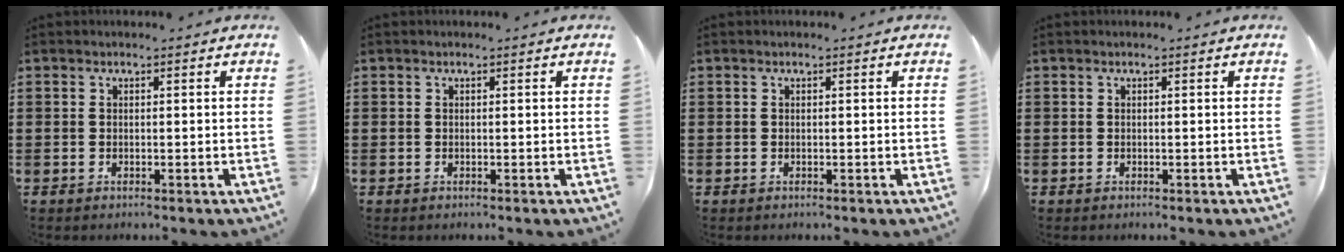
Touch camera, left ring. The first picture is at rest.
{"total": 0.0}
{"total": 0.0}
{"total": 0.0}